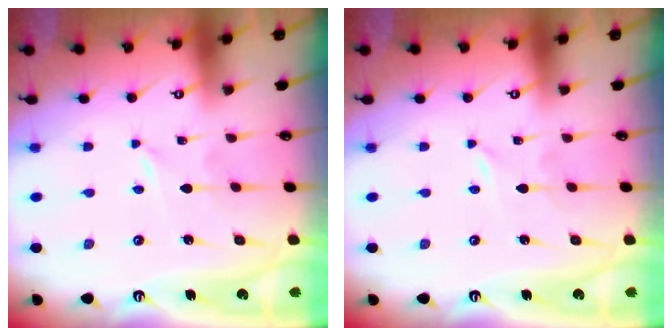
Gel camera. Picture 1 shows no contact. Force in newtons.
{"total": 0.0}